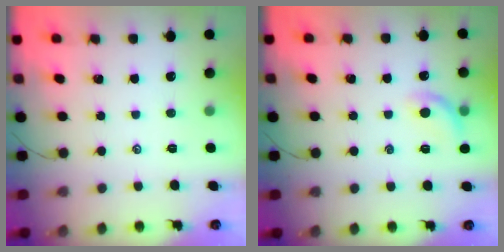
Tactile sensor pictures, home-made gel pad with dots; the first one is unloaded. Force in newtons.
{"total": 8.8, "press": 8.6, "slide": 1.7}